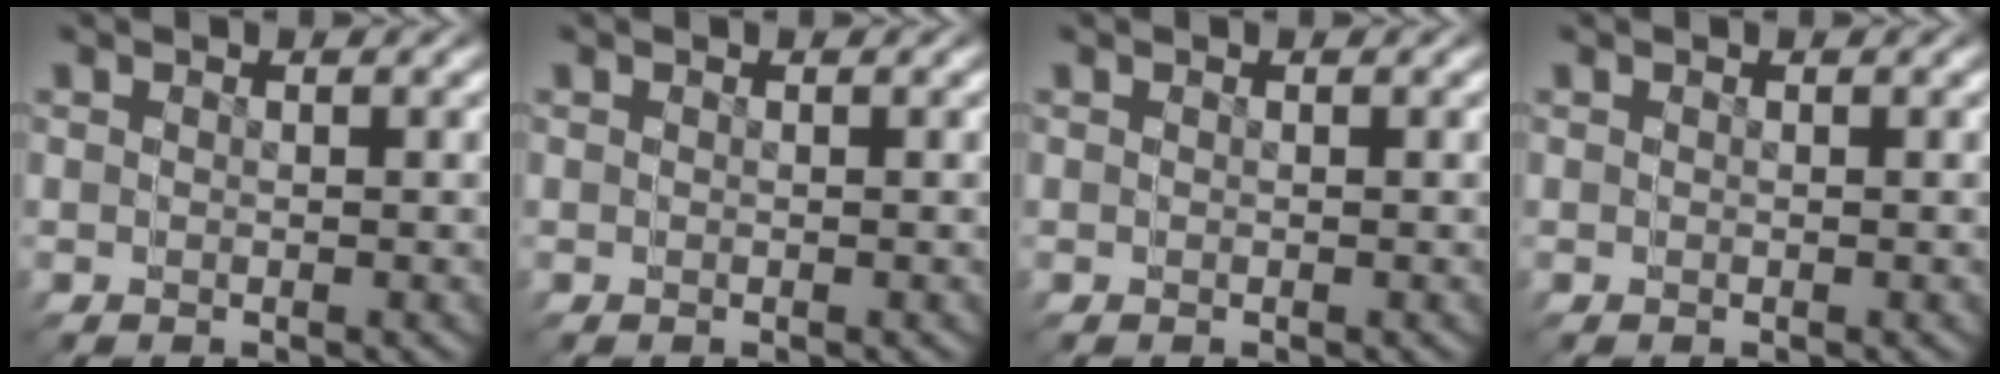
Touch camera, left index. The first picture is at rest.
{"total": 0.0}
{"total": 0.0}
{"total": 0.0}